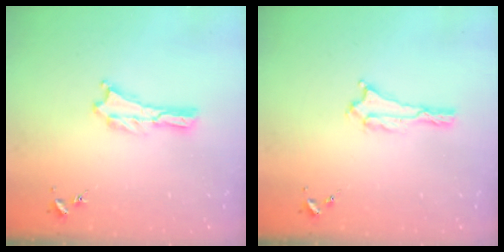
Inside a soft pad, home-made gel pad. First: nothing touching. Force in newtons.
{"total": 0.0}